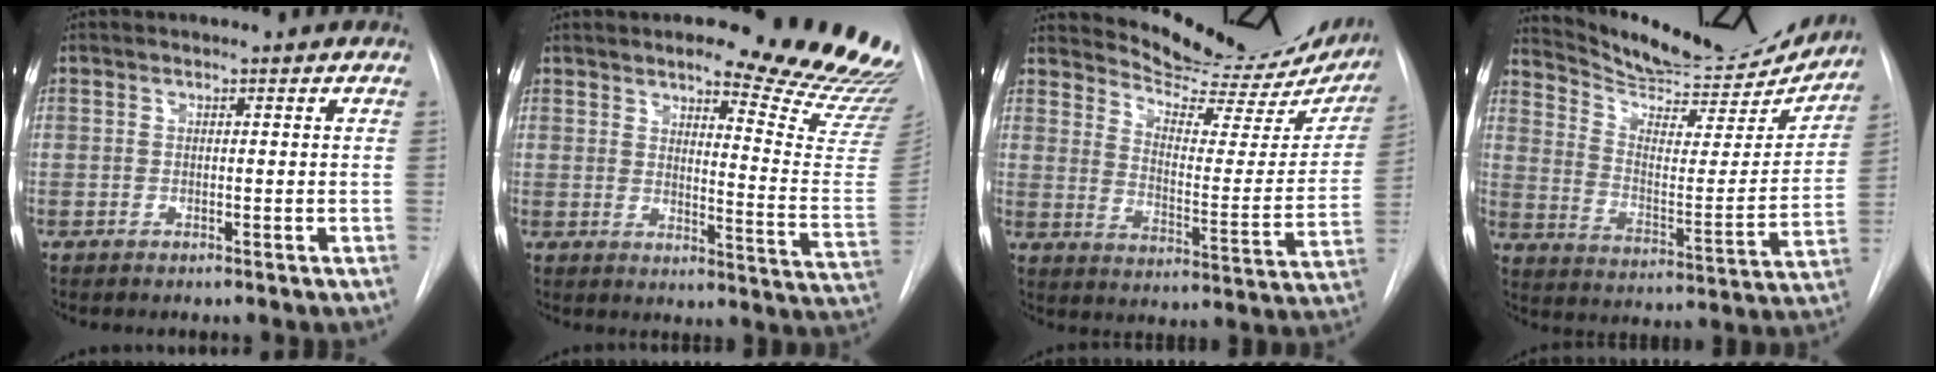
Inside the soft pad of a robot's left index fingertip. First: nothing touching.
{"total": 18.7, "force": [16.4, 1.5, 8.9], "torque": [-0.097, -0.116, 0.180]}
{"total": 21.8, "force": [20.6, 3.7, 6.4], "torque": [-0.086, -0.080, 0.258]}
{"total": 21.6, "force": [20.5, 3.9, 5.8], "torque": [-0.093, -0.050, 0.287]}